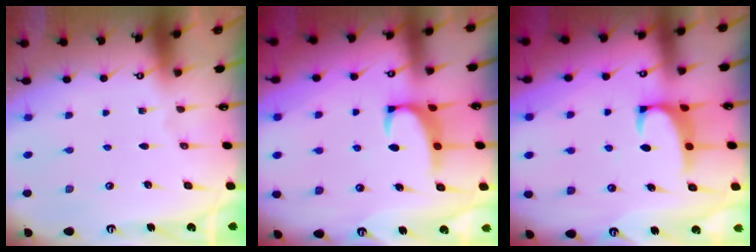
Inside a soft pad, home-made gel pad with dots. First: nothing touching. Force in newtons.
{"total": 2.5, "press": 2.4, "slide": 0.7}
{"total": 1.9, "press": 1.7, "slide": 0.8}